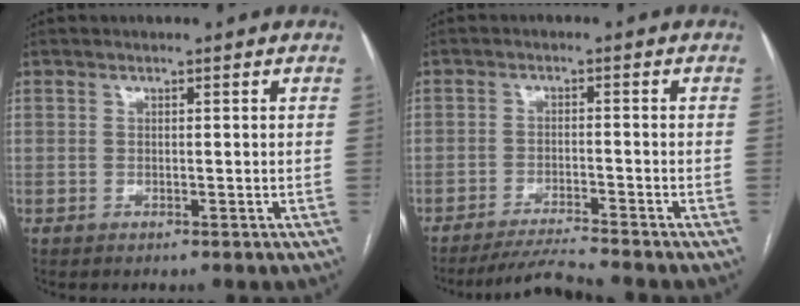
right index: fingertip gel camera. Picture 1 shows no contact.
{"total": 5.1, "force": [-4.8, -1.7, 0.7], "torque": [-0.015, -0.016, -0.087]}